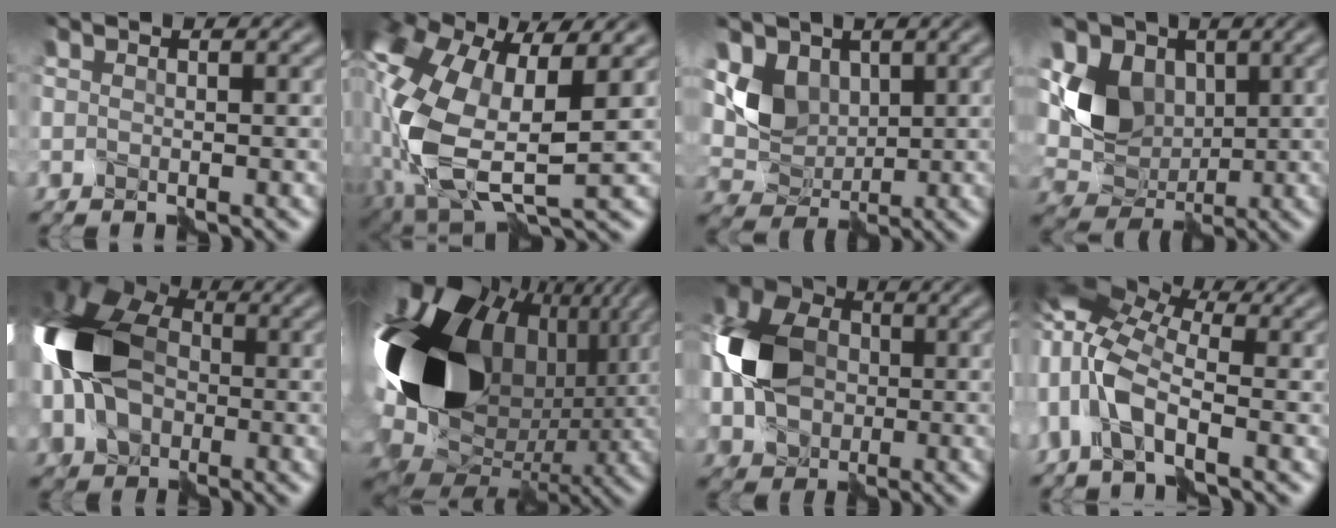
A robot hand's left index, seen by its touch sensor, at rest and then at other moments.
{"total": 13.5, "force": [0.5, 8.0, 10.9], "torque": [-0.285, -0.021, 0.024]}
{"total": 4.4, "force": [1.9, 3.3, 2.2], "torque": [-0.054, -0.003, 0.036]}
{"total": 8.4, "force": [2.4, 6.3, 5.0], "torque": [-0.120, 0.014, 0.045]}
{"total": 15.4, "force": [-1.1, 10.0, 11.7], "torque": [-0.227, 0.006, -0.036]}
{"total": 18.7, "force": [1.8, 13.0, 13.3], "torque": [-0.275, -0.021, 0.057]}
{"total": 7.2, "force": [-0.3, 5.5, 4.7], "torque": [-0.107, 0.014, -0.009]}
{"total": 6.7, "force": [-0.3, 2.9, 6.0], "torque": [-0.142, 0.014, -0.017]}